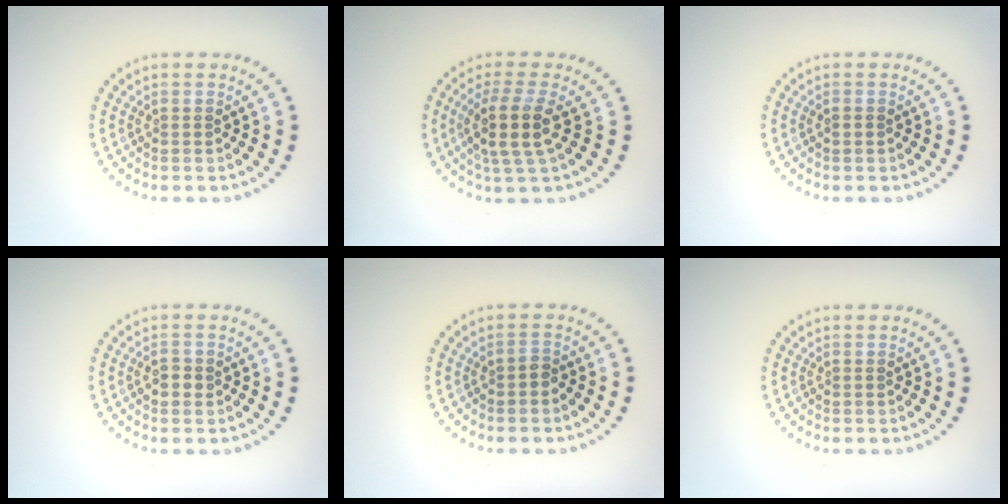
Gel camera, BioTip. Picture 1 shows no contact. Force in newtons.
{"total": 3.8, "press": 3.1, "slide": 2.2}
{"total": 0.8, "press": 0.8, "slide": 0.1}
{"total": 1.3, "press": 1.3, "slide": 0.2}
{"total": 0.9, "press": 0.8, "slide": 0.5}
{"total": 0.0}